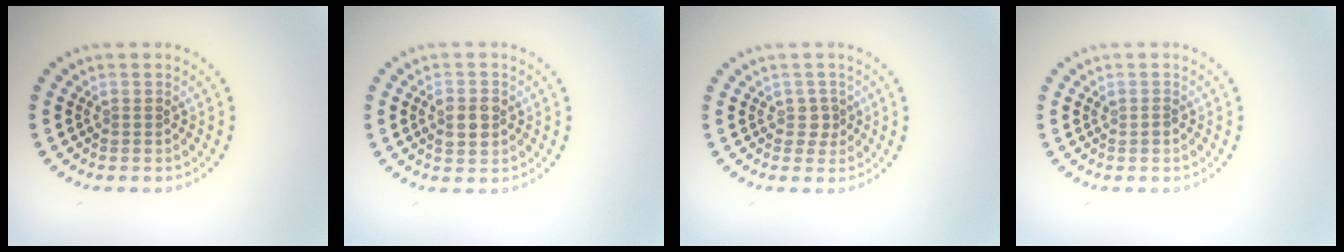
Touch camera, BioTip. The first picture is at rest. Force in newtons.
{"total": 2.9, "press": 2.9, "slide": 0.2}
{"total": 1.3, "press": 1.1, "slide": 0.7}
{"total": 0.7, "press": 0.7, "slide": 0.0}